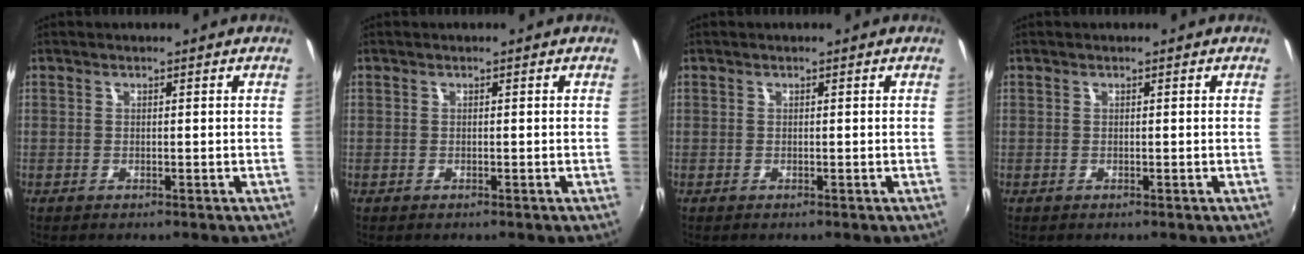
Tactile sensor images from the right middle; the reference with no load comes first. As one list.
[{"total": 0.0}, {"total": 0.0}, {"total": 0.0}]